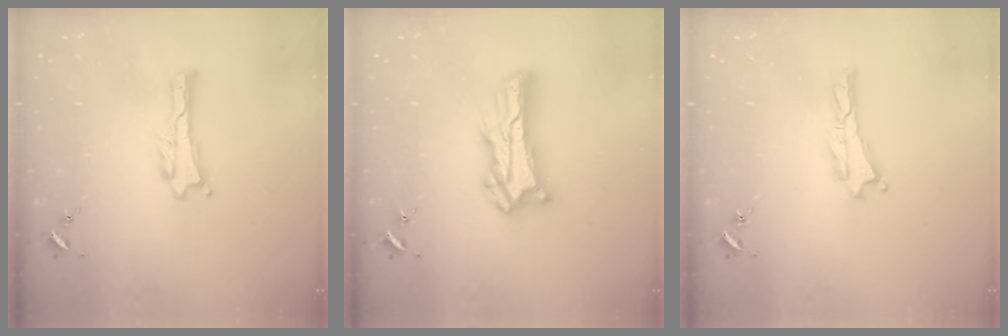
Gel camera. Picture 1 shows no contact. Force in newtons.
{"total": 9.3, "press": 9.3, "slide": 0.7}
{"total": 0.0}